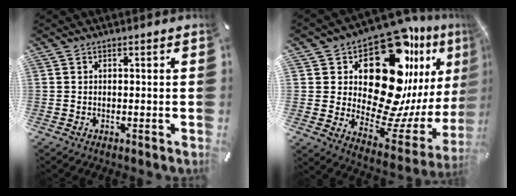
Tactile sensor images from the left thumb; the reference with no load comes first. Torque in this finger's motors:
{"motor_torque": [1.98, 2.51, 1.51, -1.26, 0.47]}